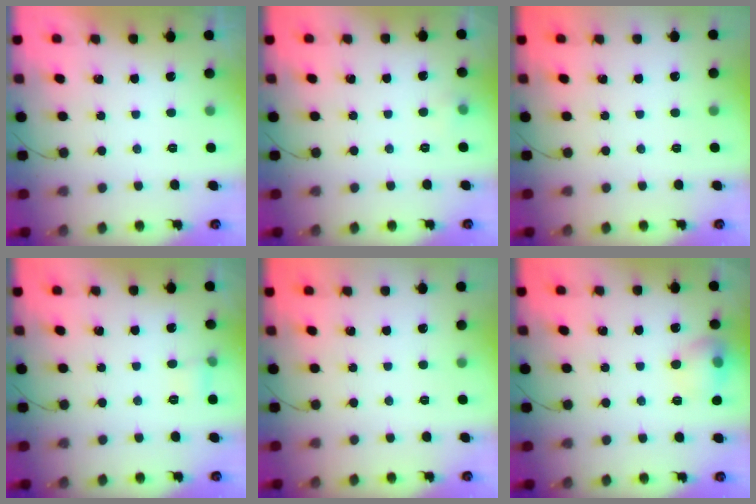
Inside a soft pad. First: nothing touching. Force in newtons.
{"total": 7.5, "press": 3.4, "slide": 6.7}
{"total": 0.0}
{"total": 3.7, "press": 3.5, "slide": 1.1}
{"total": 0.0}
{"total": 10.8, "press": 10.7, "slide": 1.4}